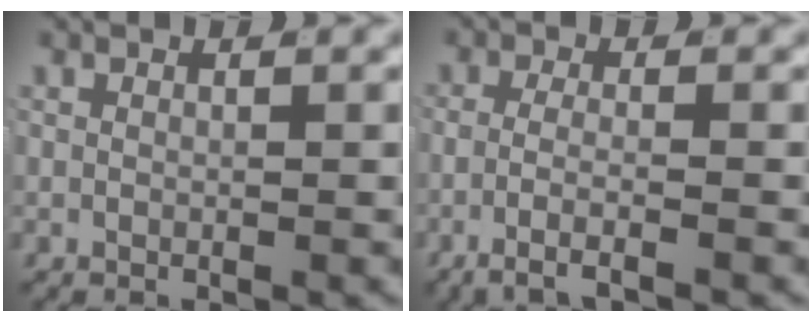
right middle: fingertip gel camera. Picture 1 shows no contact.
{"total": 3.4, "force": [-2.2, 0.6, 2.6], "torque": [-0.057, -0.015, -0.033]}